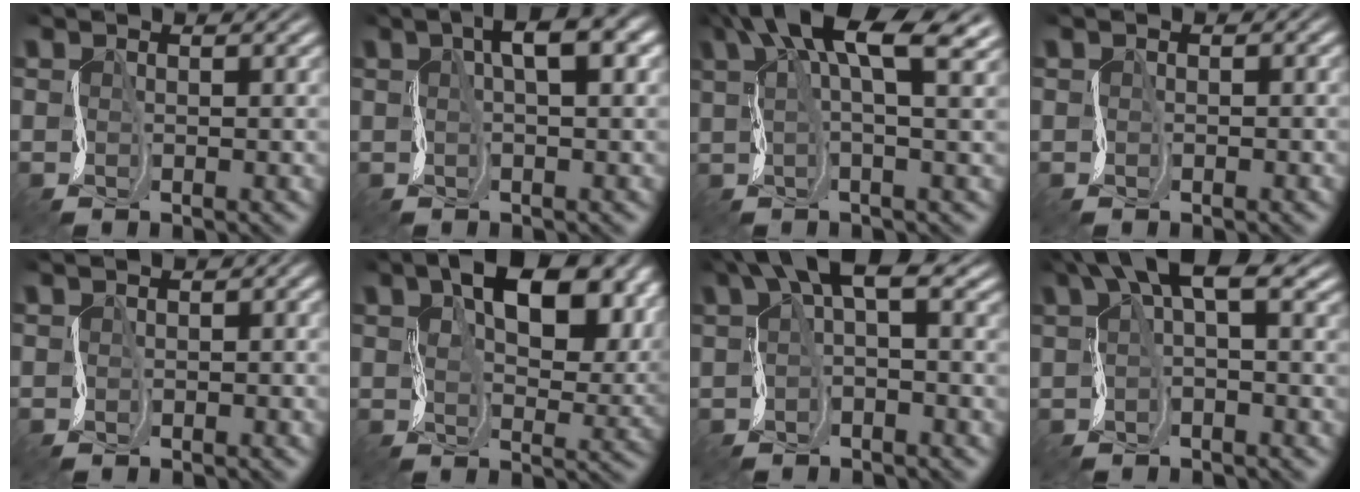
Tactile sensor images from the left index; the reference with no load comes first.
{"total": 4.6, "force": [1.6, 1.2, 4.2], "torque": [-0.066, 0.014, 0.020]}
{"total": 9.6, "force": [5.5, 2.5, 7.5], "torque": [-0.134, 0.018, 0.091]}
{"total": 0.7, "force": [-0.1, 0.5, 0.6], "torque": [-0.009, 0.000, -0.003]}
{"total": 2.2, "force": [0.1, 1.4, 1.7], "torque": [-0.019, 0.002, -0.001]}
{"total": 12.1, "force": [4.7, 6.3, 9.2], "torque": [-0.142, 0.008, 0.075]}
{"total": 5.2, "force": [2.1, 1.8, 4.4], "torque": [-0.071, 0.017, 0.025]}
{"total": 5.1, "force": [2.5, 1.4, 4.2], "torque": [-0.067, 0.016, 0.036]}